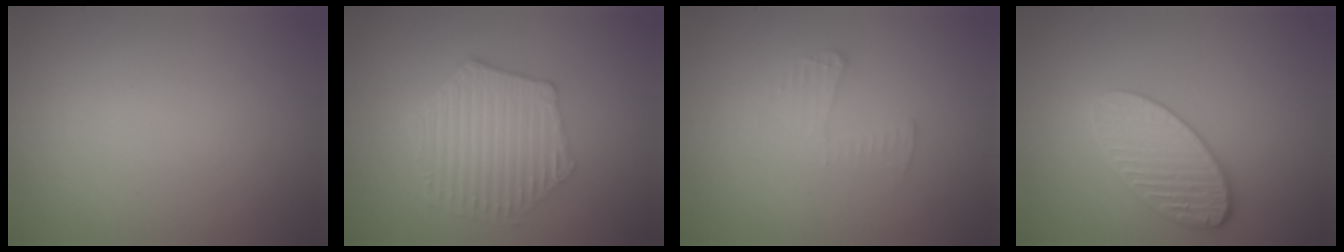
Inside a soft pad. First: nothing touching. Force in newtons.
{"total": 6.2, "press": 4.6, "slide": 4.2}
{"total": 1.4, "press": 1.4, "slide": 0.1}
{"total": 3.6, "press": 3.5, "slide": 1.1}